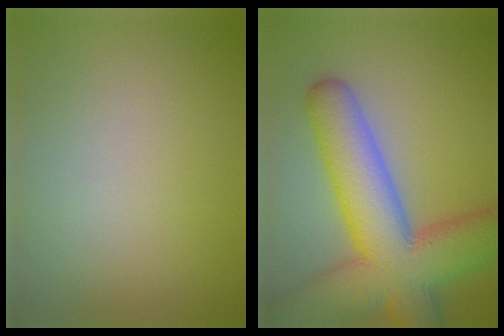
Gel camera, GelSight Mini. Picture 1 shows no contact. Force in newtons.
{"total": 12.6, "press": 12.6, "slide": 0.4}